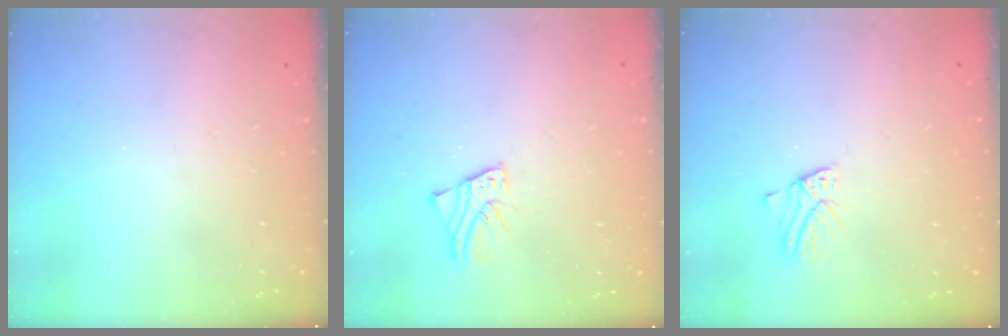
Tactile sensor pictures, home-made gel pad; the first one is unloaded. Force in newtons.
{"total": 2.2, "press": 2.2, "slide": 0.1}
{"total": 2.8, "press": 2.7, "slide": 0.3}